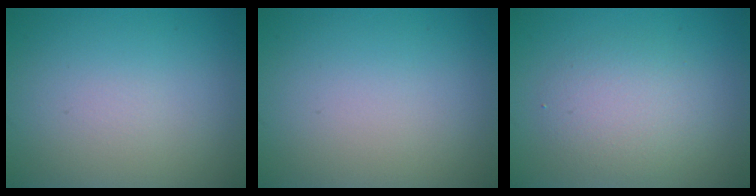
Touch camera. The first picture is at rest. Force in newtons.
{"total": 0.0}
{"total": 3.2, "press": 3.1, "slide": 0.1}